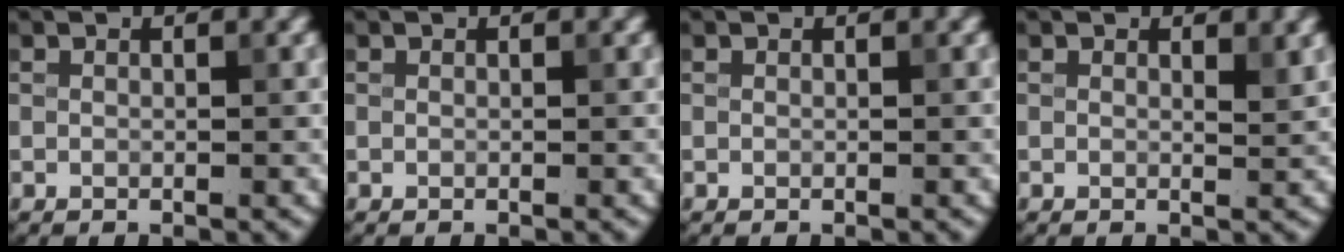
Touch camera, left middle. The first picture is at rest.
{"total": 0.0}
{"total": 0.0}
{"total": 1.0, "force": [0.6, 0.3, 0.8], "torque": [-0.009, -0.003, 0.009]}